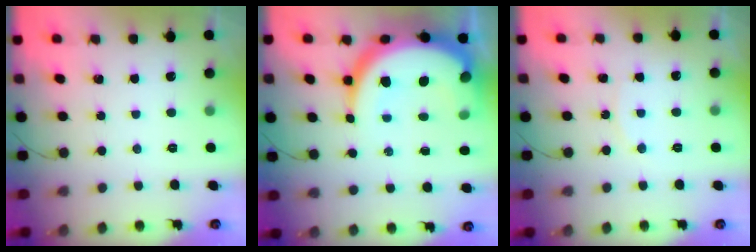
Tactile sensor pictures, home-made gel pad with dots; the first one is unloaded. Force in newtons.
{"total": 19.4, "press": 19.3, "slide": 1.8}
{"total": 5.4, "press": 5.4, "slide": 0.6}